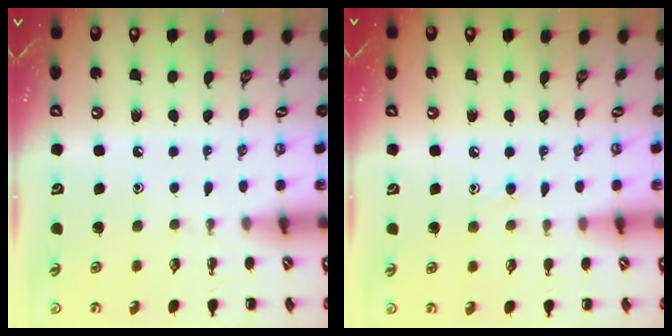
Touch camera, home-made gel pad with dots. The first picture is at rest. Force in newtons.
{"total": 7.4, "press": 6.9, "slide": 2.6}